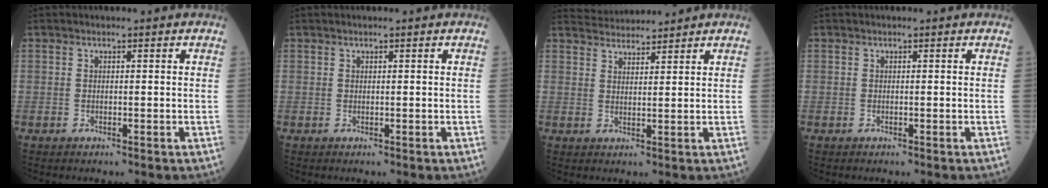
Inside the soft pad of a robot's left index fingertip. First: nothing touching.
{"total": 0.0}
{"total": 4.9, "force": [4.9, 0.0, 0.1], "torque": [-0.012, 0.029, 0.085]}
{"total": 0.0}